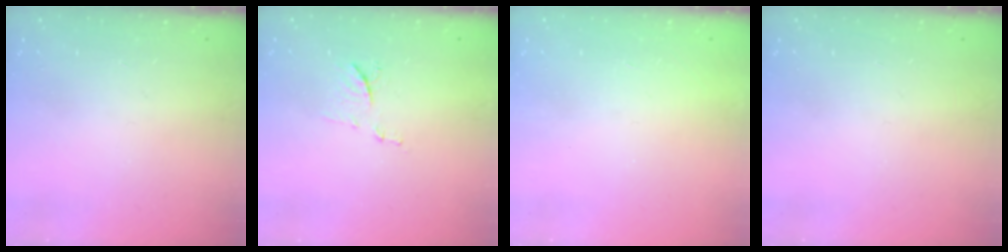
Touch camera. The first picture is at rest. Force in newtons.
{"total": 7.2, "press": 7.1, "slide": 0.5}
{"total": 1.6, "press": 1.6, "slide": 0.1}
{"total": 0.0}